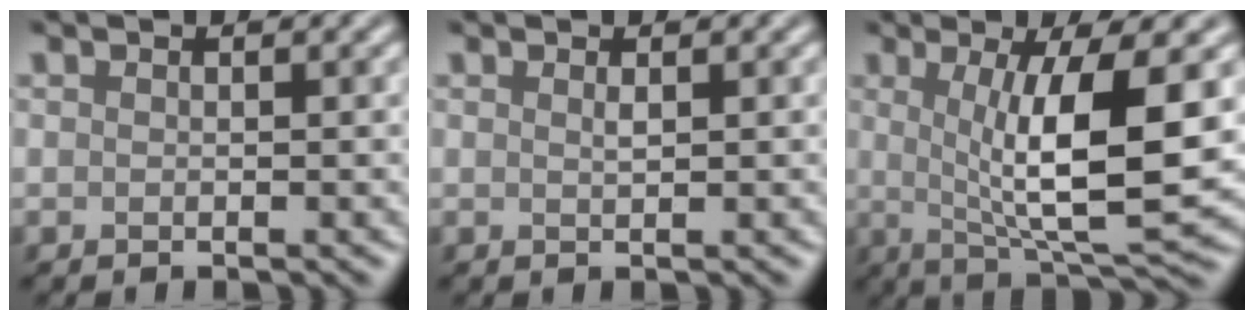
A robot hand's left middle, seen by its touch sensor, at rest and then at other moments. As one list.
[{"total": 0.6, "force": [0.3, 0.1, 0.4], "torque": [-0.008, 0.000, 0.006]}, {"total": 9.0, "force": [0.9, 2.0, 8.8], "torque": [-0.135, -0.011, 0.021]}]